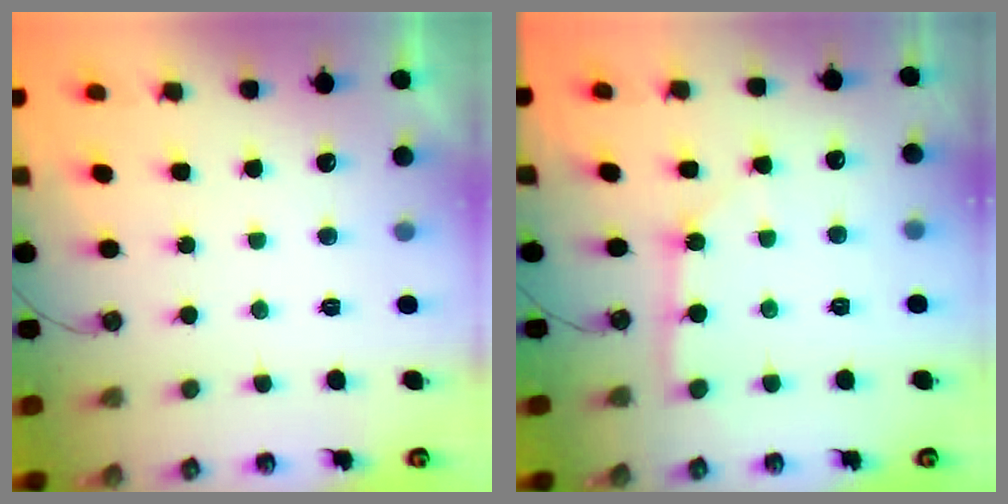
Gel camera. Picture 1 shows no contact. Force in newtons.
{"total": 2.9, "press": 2.9, "slide": 0.1}